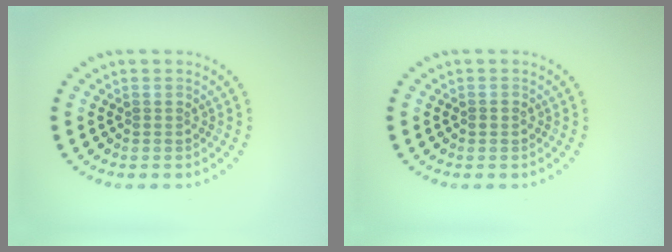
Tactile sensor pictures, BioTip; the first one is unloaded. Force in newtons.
{"total": 0.9, "press": 0.9, "slide": 0.1}